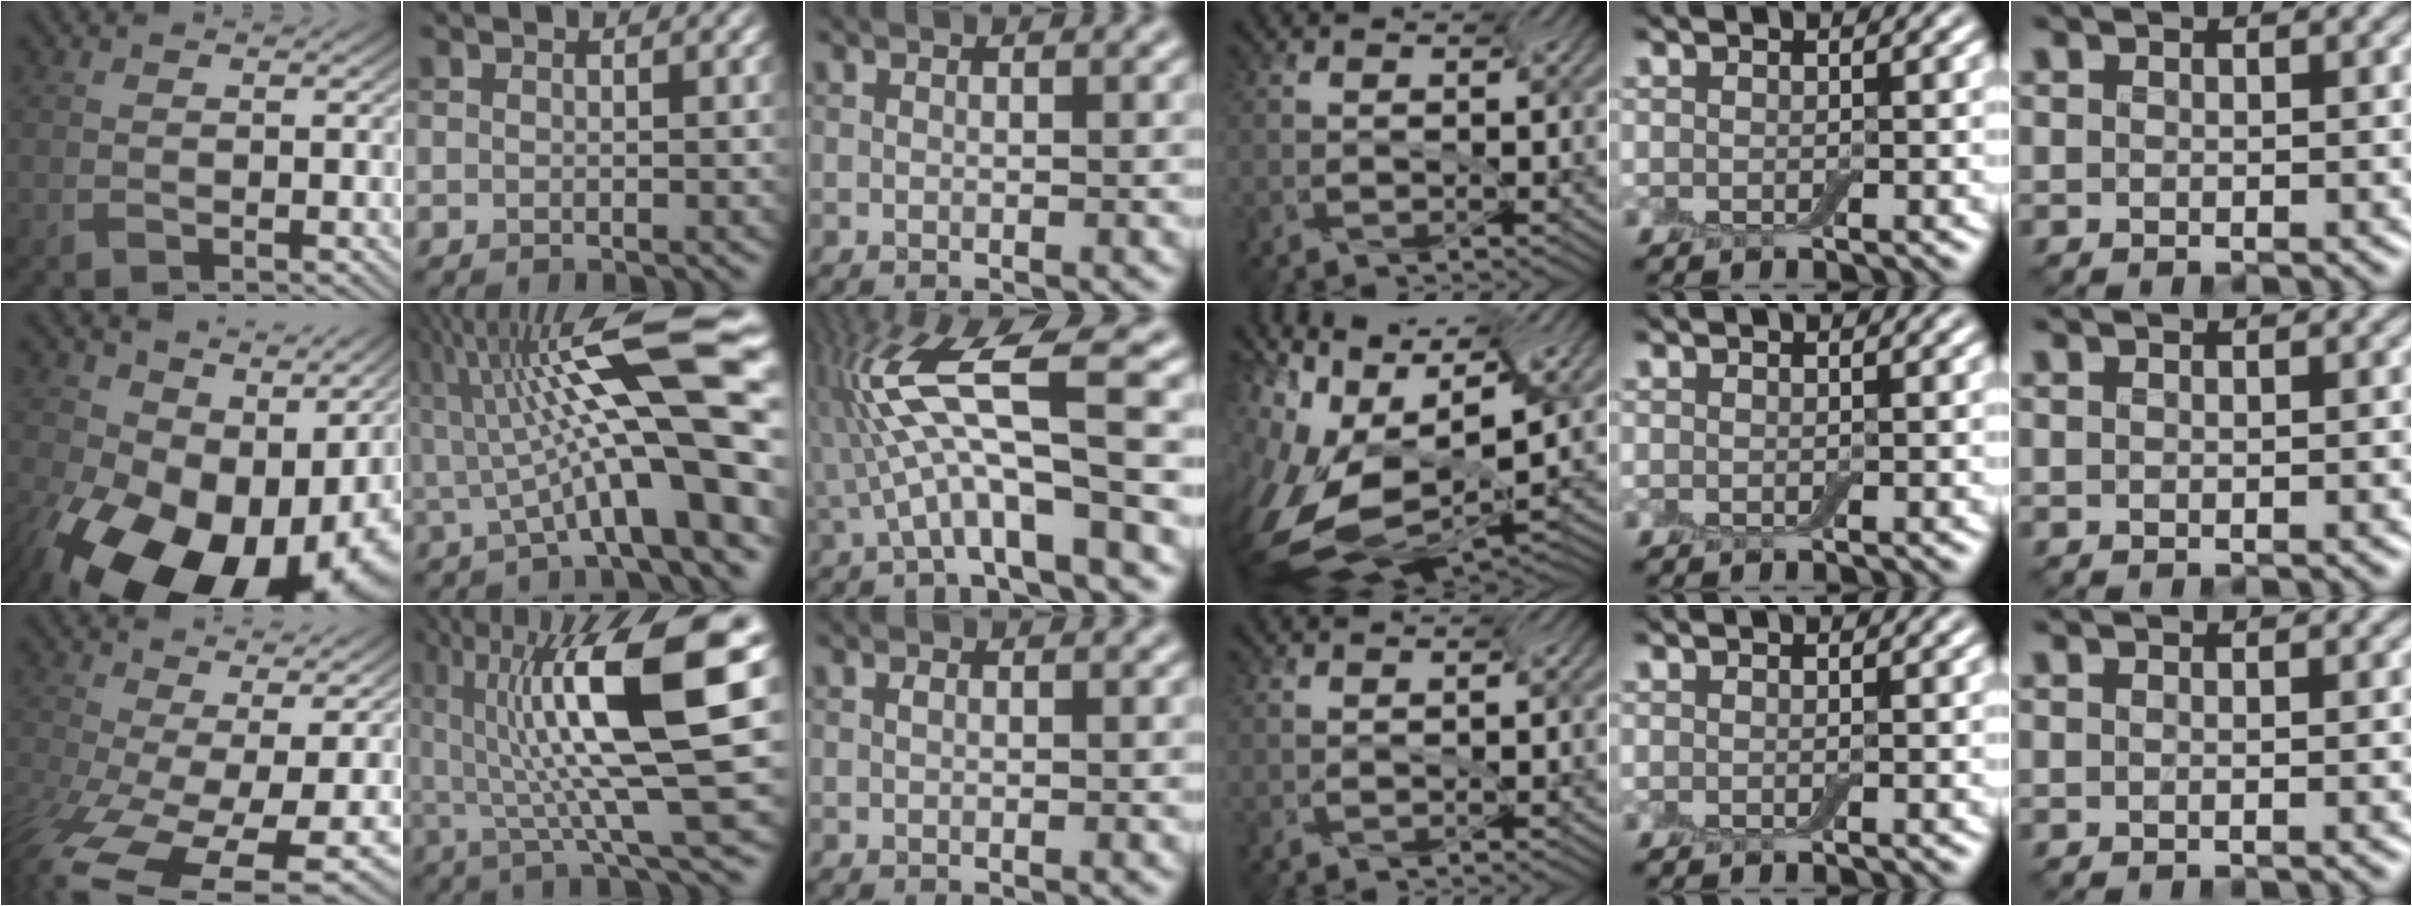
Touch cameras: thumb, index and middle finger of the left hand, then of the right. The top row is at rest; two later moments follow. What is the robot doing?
{"motion": "screw", "object": "jar lid"}